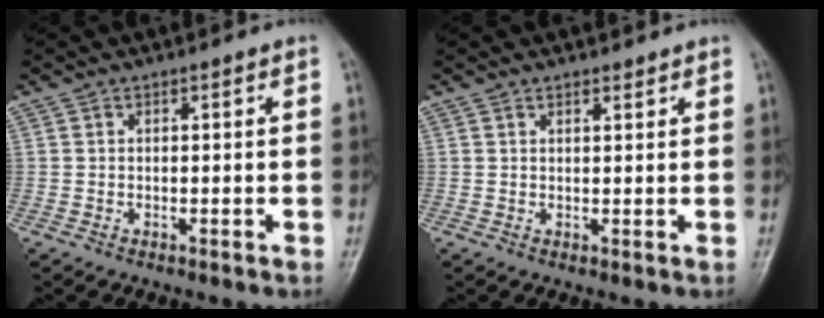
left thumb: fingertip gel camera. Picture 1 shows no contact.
{"total": 1.3, "force": [1.1, 0.5, 0.4], "torque": [0.001, -0.008, 0.016]}